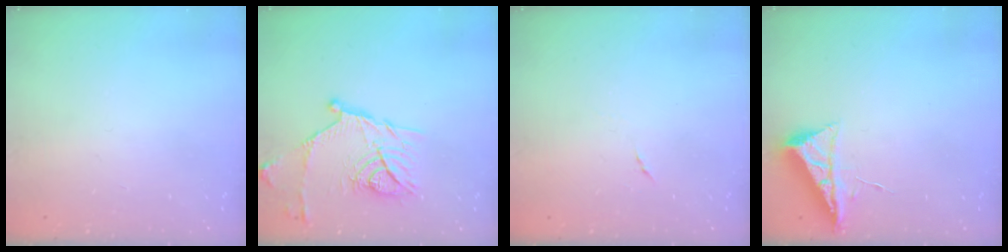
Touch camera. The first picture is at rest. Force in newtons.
{"total": 15.9, "press": 15.9, "slide": 0.3}
{"total": 3.9, "press": 3.5, "slide": 1.6}
{"total": 6.5, "press": 6.5, "slide": 0.8}